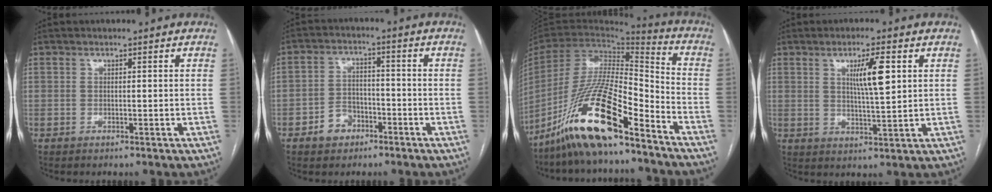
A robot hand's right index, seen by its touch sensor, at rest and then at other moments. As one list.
[{"total": 5.2, "force": [-2.9, 3.8, 2.1], "torque": [-0.038, 0.016, -0.045]}, {"total": 18.7, "force": [-13.0, 2.7, 13.2], "torque": [-0.272, -0.020, -0.243]}, {"total": 6.4, "force": [2.1, 0.5, 6.0], "torque": [-0.103, -0.001, 0.037]}]